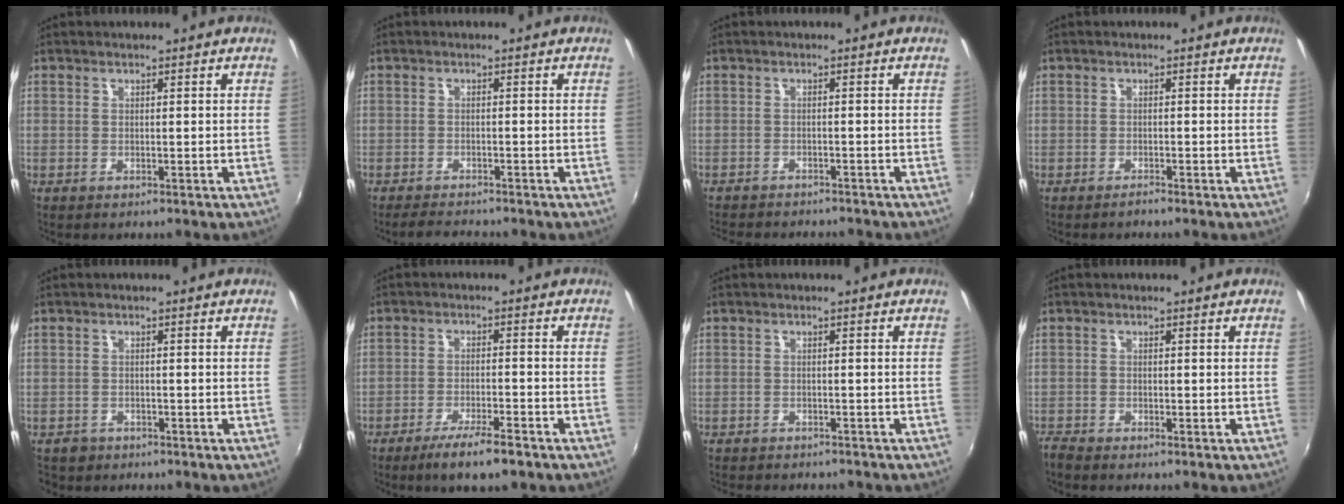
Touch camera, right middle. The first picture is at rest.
{"total": 3.8, "force": [-3.5, 0.4, 1.2], "torque": [-0.037, -0.006, -0.057]}
{"total": 7.6, "force": [-6.9, 1.6, 2.7], "torque": [-0.066, -0.016, -0.100]}
{"total": 0.8, "force": [-0.8, 0.1, 0.1], "torque": [-0.004, 0.001, -0.016]}
{"total": 2.6, "force": [-1.6, 1.9, 0.4], "torque": [-0.017, -0.002, -0.025]}
{"total": 7.2, "force": [-5.2, 0.9, 4.9], "torque": [-0.105, -0.009, -0.087]}
{"total": 5.0, "force": [-4.6, 1.1, 1.7], "torque": [-0.045, -0.013, -0.066]}
{"total": 1.8, "force": [-1.8, -0.1, 0.4], "torque": [-0.018, -0.007, -0.035]}